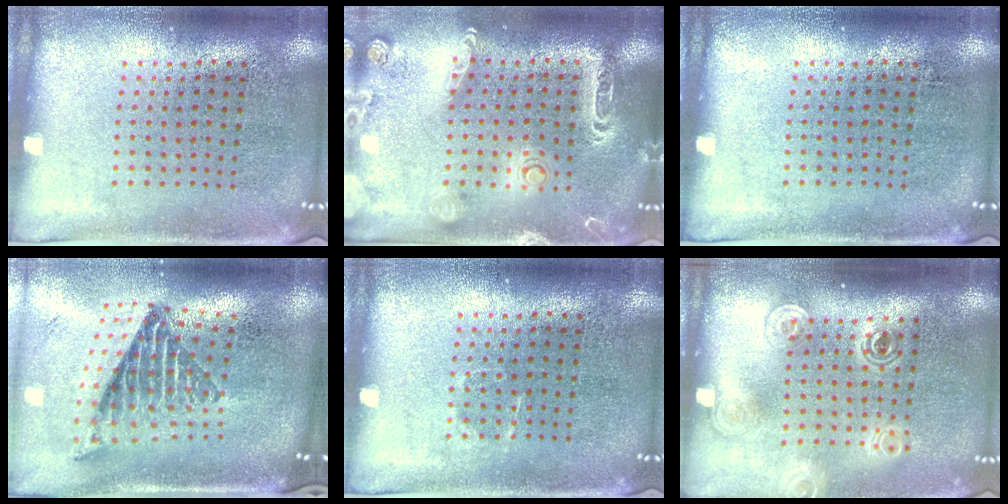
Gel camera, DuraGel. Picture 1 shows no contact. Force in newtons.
{"total": 2.1, "press": 2.0, "slide": 0.7}
{"total": 0.0}
{"total": 2.0, "press": 1.5, "slide": 1.4}
{"total": 0.5, "press": 0.5, "slide": 0.2}
{"total": 1.9, "press": 1.4, "slide": 1.2}